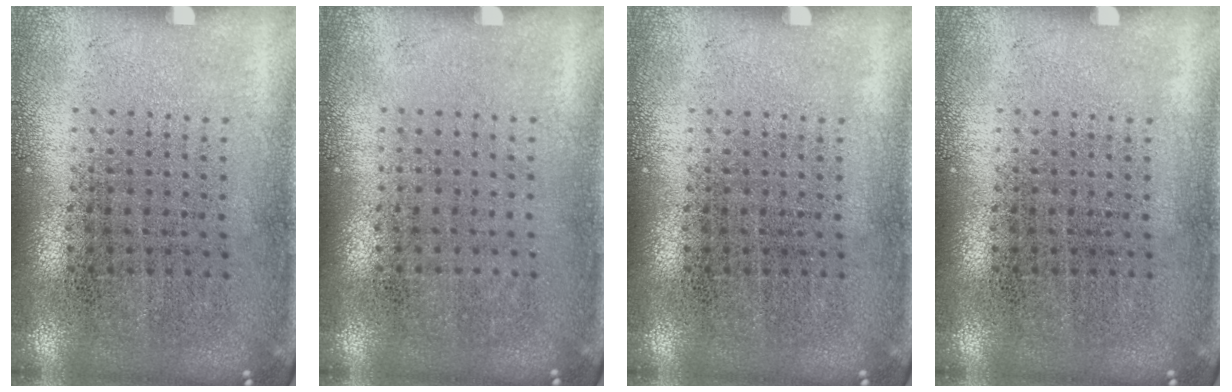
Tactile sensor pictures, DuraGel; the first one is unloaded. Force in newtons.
{"total": 0.0}
{"total": 0.0}
{"total": 0.0}